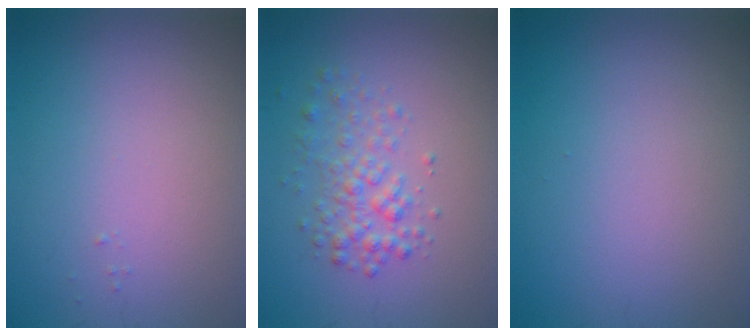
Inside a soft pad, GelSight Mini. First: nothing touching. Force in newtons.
{"total": 2.5, "press": 2.5, "slide": 0.1}
{"total": 0.0}